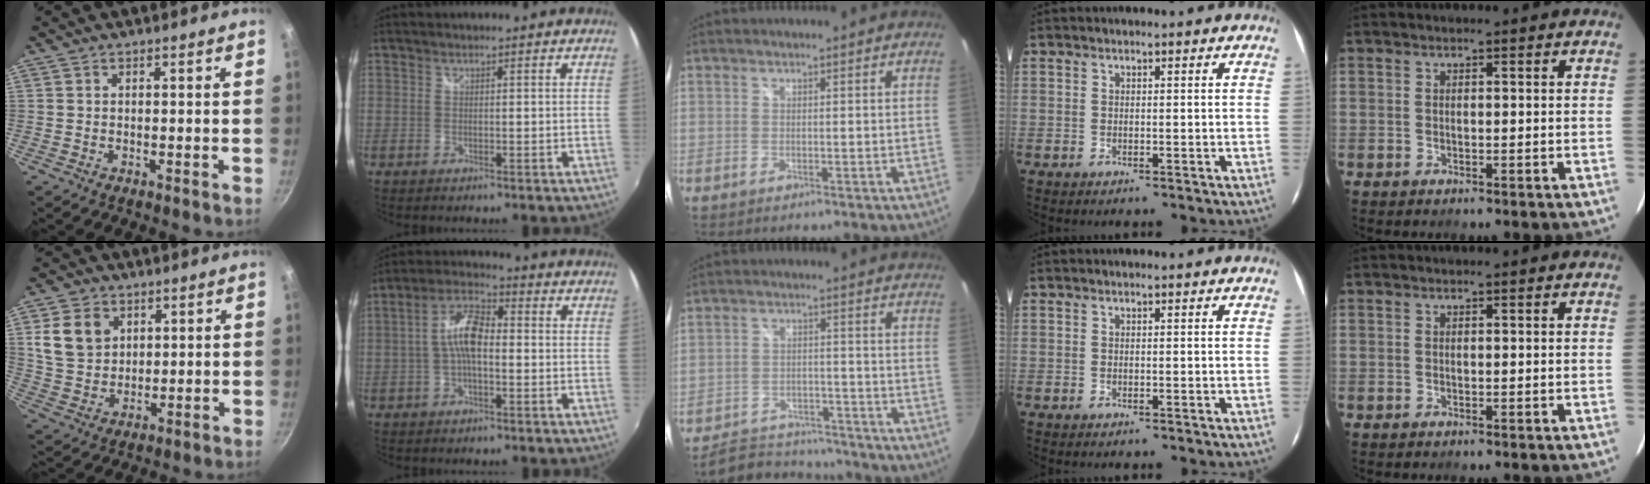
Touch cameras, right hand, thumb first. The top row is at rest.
{"thumb": {"total": 9.3, "force": [3.1, 7.3, 4.9], "torque": [-0.072, -0.008, 0.063]}, "index": {"total": 7.7, "force": [-0.9, 3.1, 7.0], "torque": [-0.144, 0.021, -0.020]}, "middle": {"total": 12.5, "force": [-11.3, 4.2, 3.3], "torque": [-0.086, 0.016, -0.157]}}